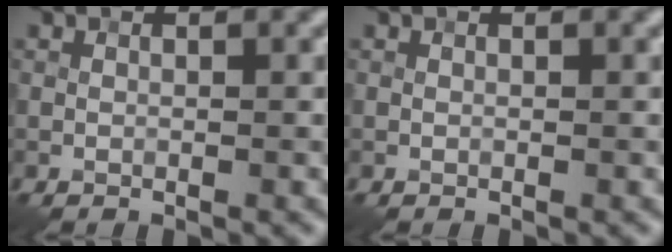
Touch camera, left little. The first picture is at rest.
{"total": 0.0}